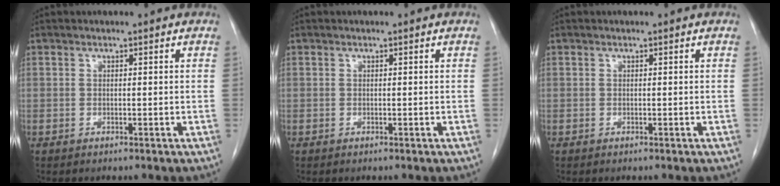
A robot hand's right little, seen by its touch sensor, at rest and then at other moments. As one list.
[{"total": 0.0}, {"total": 0.0}]